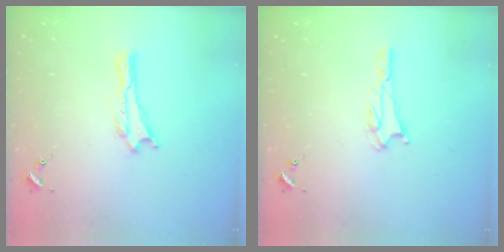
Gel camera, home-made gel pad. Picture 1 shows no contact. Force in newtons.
{"total": 1.8, "press": 1.8, "slide": 0.2}